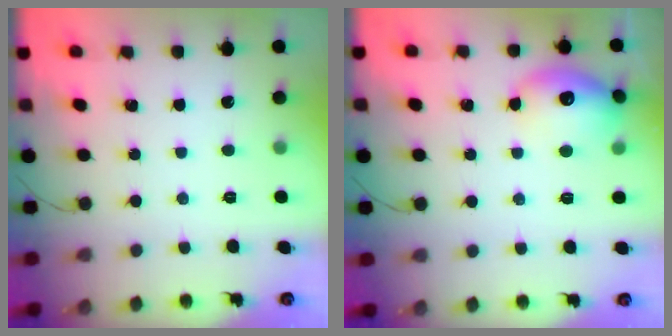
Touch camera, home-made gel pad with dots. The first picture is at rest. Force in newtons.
{"total": 15.0, "press": 14.9, "slide": 1.2}